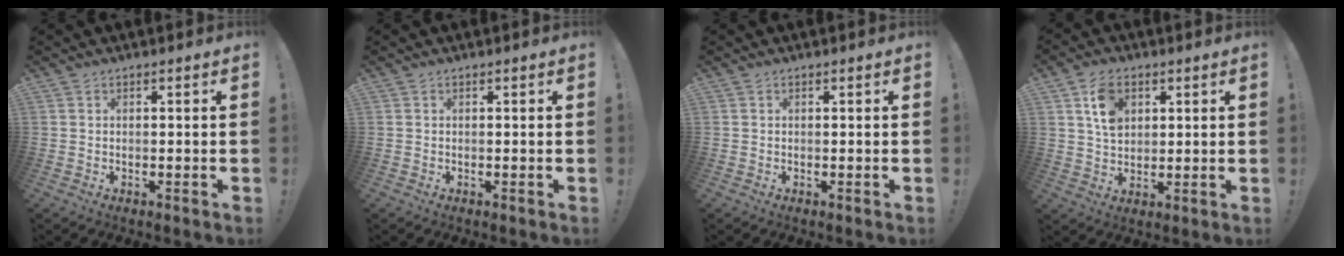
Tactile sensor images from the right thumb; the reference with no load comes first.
{"total": 0.0}
{"total": 0.0}
{"total": 8.5, "force": [3.3, 5.9, 5.1], "torque": [-0.082, 0.000, 0.064]}